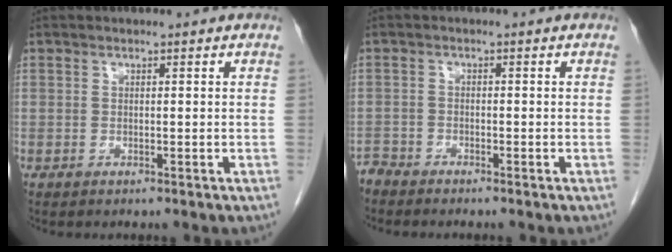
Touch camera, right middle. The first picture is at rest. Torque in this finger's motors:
{"motor_torque": [-0.24, -0.06, -0.07, -0.01]}